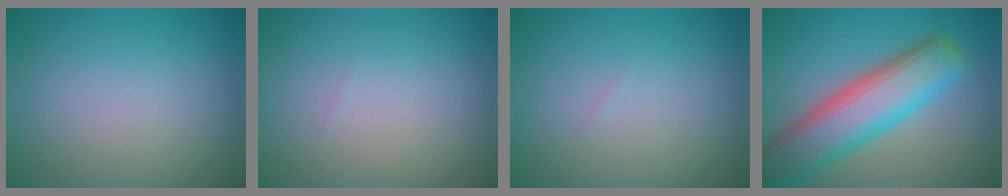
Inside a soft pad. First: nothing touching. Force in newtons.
{"total": 0.0}
{"total": 0.0}
{"total": 9.1, "press": 9.0, "slide": 0.9}